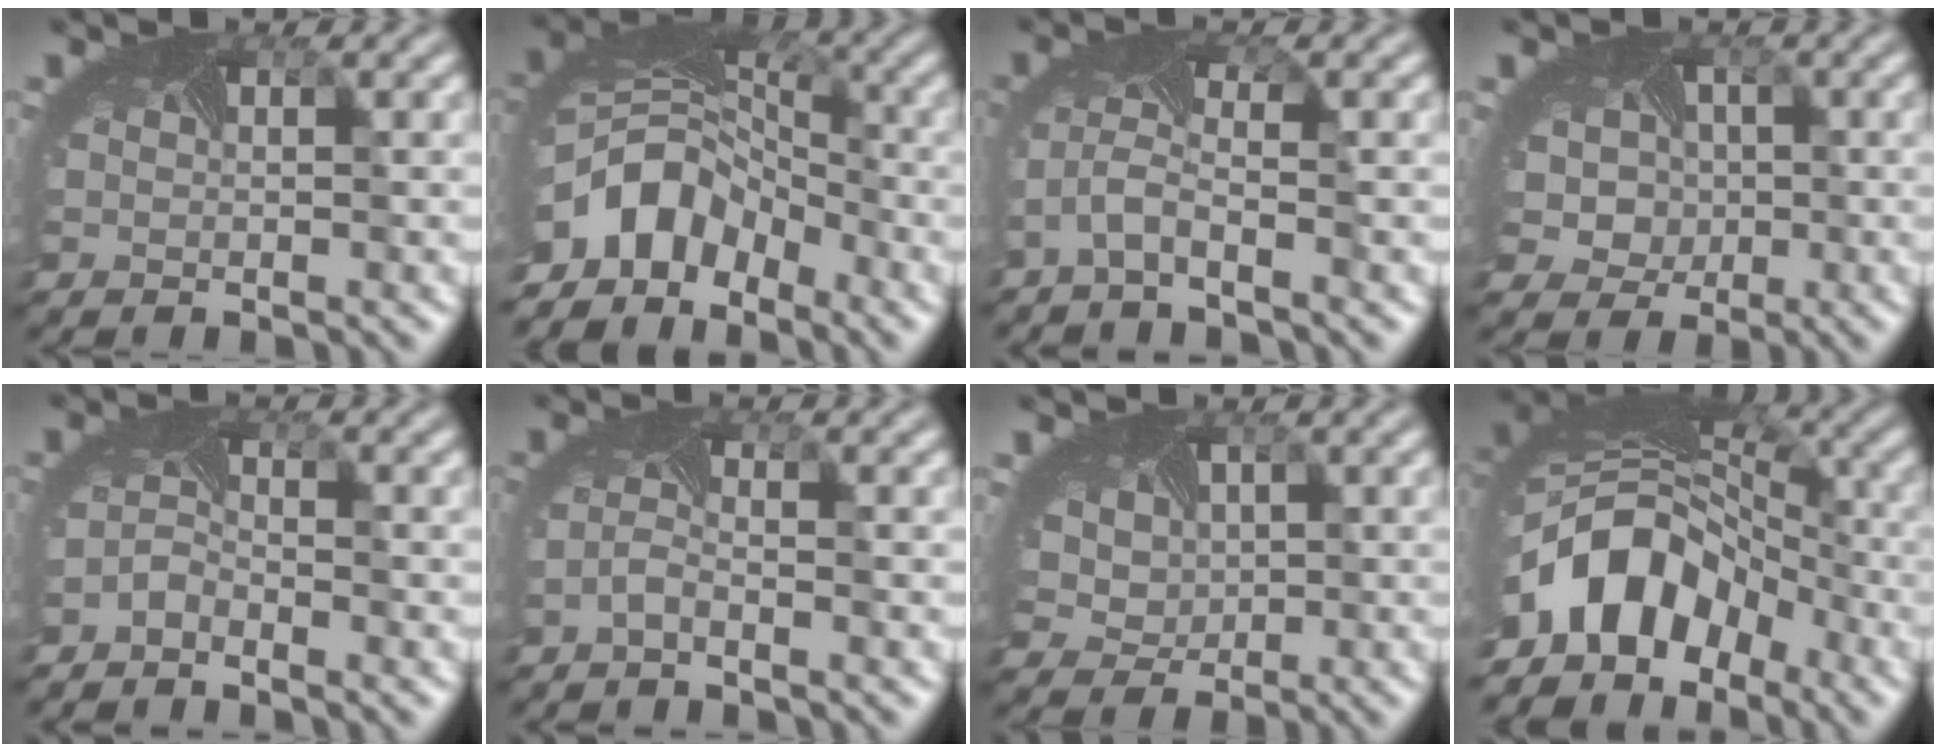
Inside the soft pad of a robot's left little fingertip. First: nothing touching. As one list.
[{"total": 7.0, "force": [-4.3, 4.5, 3.1], "torque": [-0.057, -0.011, -0.085]}, {"total": 2.8, "force": [-1.9, 0.2, 2.1], "torque": [-0.057, -0.003, -0.047]}, {"total": 5.7, "force": [0.1, 5.1, 2.6], "torque": [-0.035, 0.008, -0.022]}, {"total": 1.5, "force": [-1.5, 0.3, 0.2], "torque": [-0.013, 0.002, -0.033]}, {"total": 1.3, "force": [-1.1, -0.1, 0.6], "torque": [-0.021, -0.002, -0.027]}, {"total": 4.4, "force": [1.4, 3.5, 2.3], "torque": [-0.051, 0.018, 0.025]}, {"total": 9.3, "force": [-4.9, 6.3, 4.9], "torque": [-0.091, -0.007, -0.097]}]